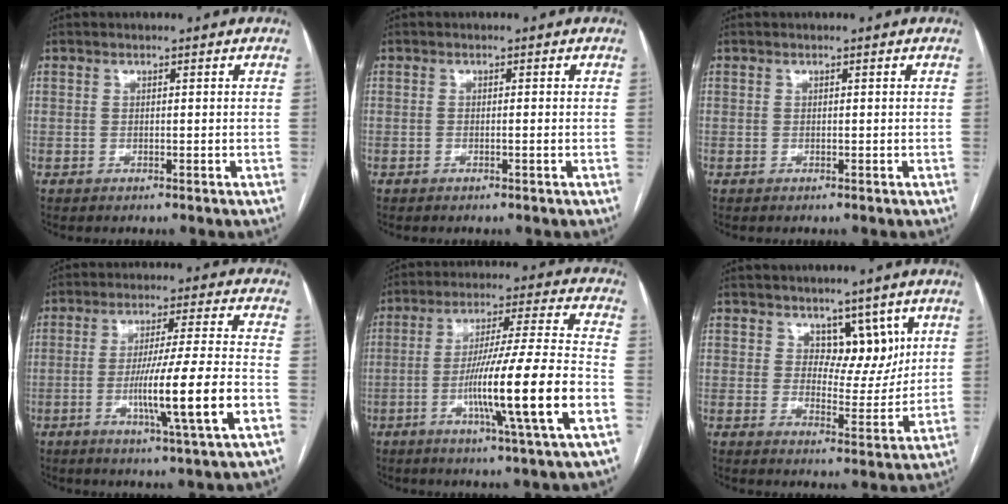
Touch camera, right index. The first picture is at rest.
{"total": 0.5, "force": [-0.2, 0.0, 0.5], "torque": [-0.008, 0.000, -0.003]}
{"total": 0.0}
{"total": 13.3, "force": [-4.0, -1.1, 12.6], "torque": [-0.221, -0.012, -0.070]}
{"total": 17.1, "force": [-5.3, -1.1, 16.3], "torque": [-0.285, -0.009, -0.093]}
{"total": 6.5, "force": [3.4, 3.7, 4.1], "torque": [-0.045, -0.003, 0.056]}